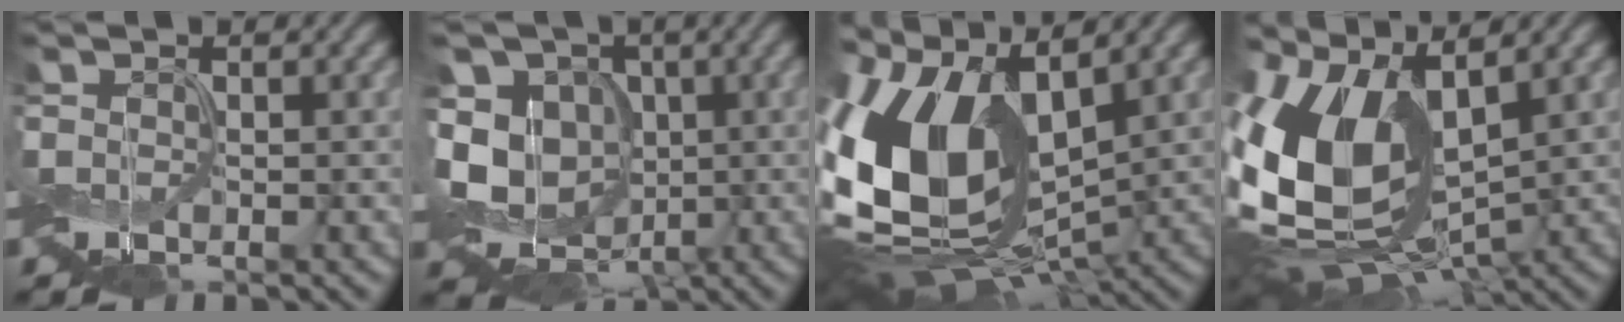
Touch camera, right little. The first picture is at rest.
{"total": 9.9, "force": [-0.9, 8.1, 5.6], "torque": [-0.102, -0.007, -0.023]}
{"total": 14.7, "force": [0.1, 9.0, 11.6], "torque": [-0.249, 0.009, -0.013]}
{"total": 13.4, "force": [0.6, 8.0, 10.7], "torque": [-0.228, 0.001, 0.005]}